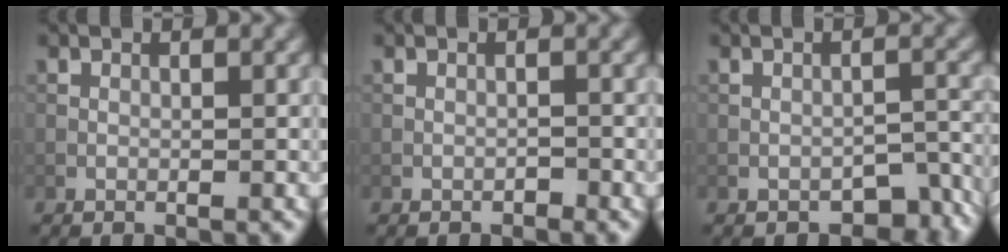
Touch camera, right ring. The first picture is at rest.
{"total": 0.5, "force": [-0.4, 0.3, 0.2], "torque": [0.000, 0.000, -0.007]}
{"total": 3.3, "force": [-2.5, 1.6, 1.5], "torque": [-0.011, -0.003, -0.029]}